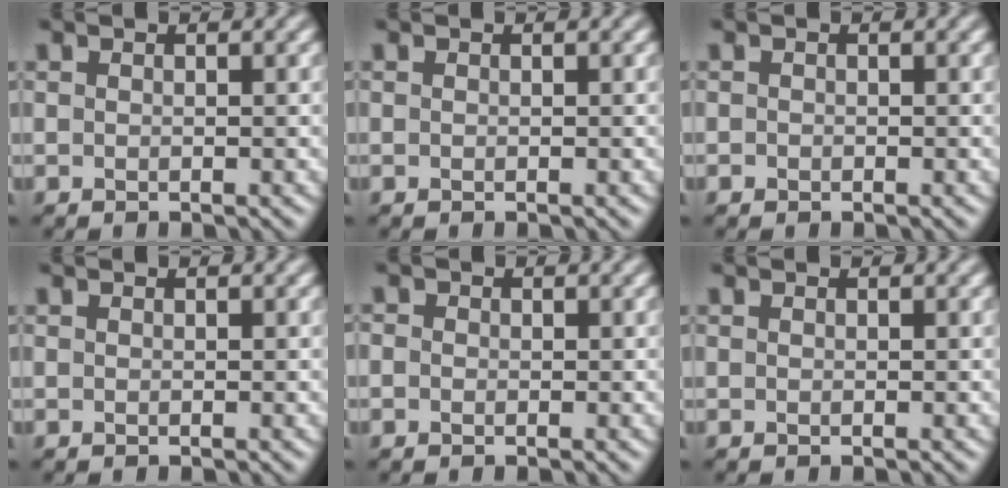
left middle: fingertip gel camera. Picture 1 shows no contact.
{"total": 0.0}
{"total": 0.0}
{"total": 0.0}
{"total": 0.8, "force": [0.0, 0.7, 0.3], "torque": [-0.006, -0.004, -0.005]}
{"total": 0.0}